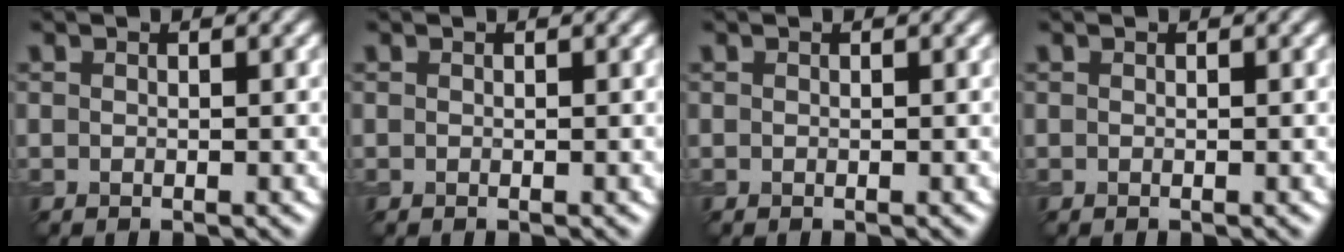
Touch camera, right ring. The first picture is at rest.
{"total": 0.0}
{"total": 0.0}
{"total": 0.0}